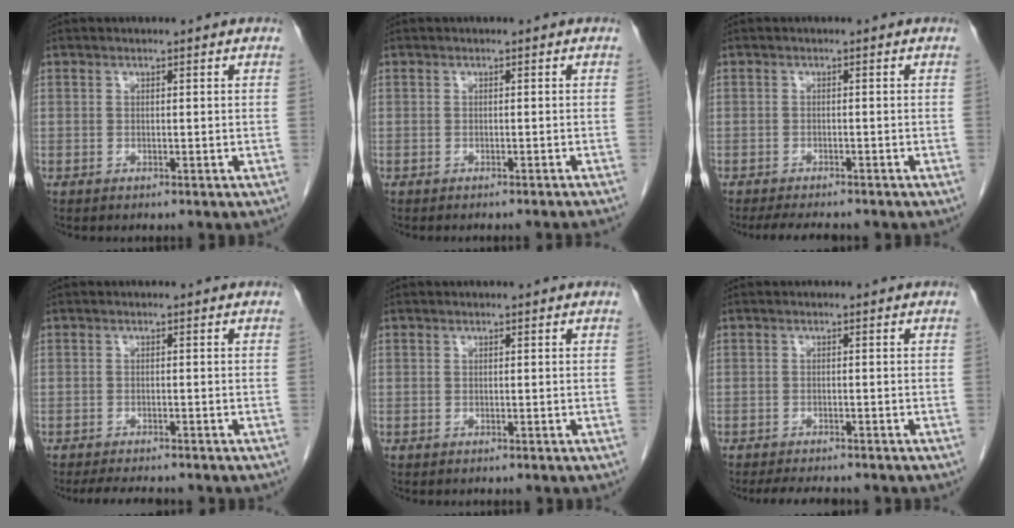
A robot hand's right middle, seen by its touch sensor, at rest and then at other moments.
{"total": 5.0, "force": [-4.6, -0.7, 1.8], "torque": [-0.013, -0.013, -0.054]}
{"total": 6.5, "force": [-5.8, 1.2, 2.8], "torque": [-0.039, -0.008, -0.084]}
{"total": 6.1, "force": [-5.4, 1.0, 2.6], "torque": [-0.035, -0.009, -0.079]}
{"total": 0.0}
{"total": 6.1, "force": [-5.4, 1.2, 2.5], "torque": [-0.034, -0.007, -0.077]}